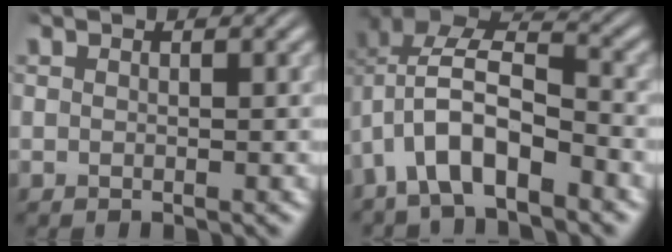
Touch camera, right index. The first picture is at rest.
{"total": 8.6, "force": [-0.6, 6.7, 5.4], "torque": [-0.118, -0.016, -0.021]}